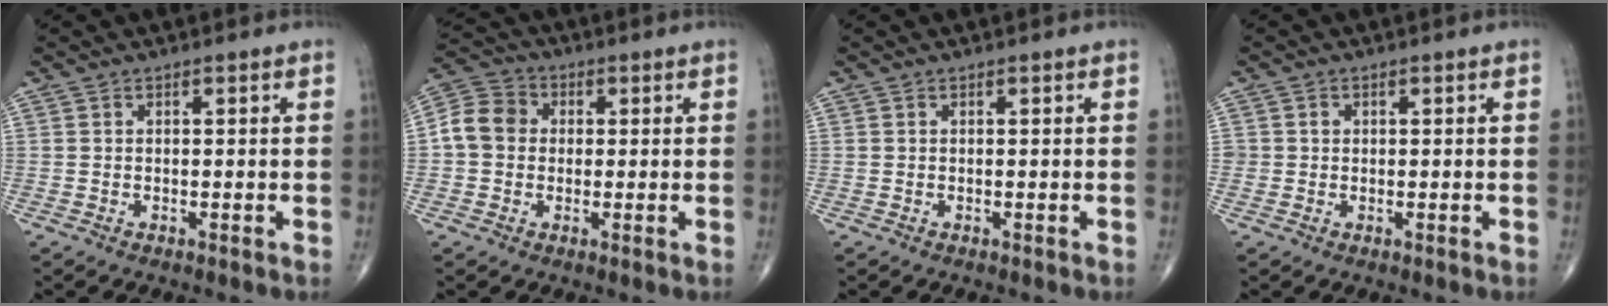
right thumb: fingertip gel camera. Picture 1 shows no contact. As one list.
[{"total": 7.5, "force": [0.2, 6.4, 3.8], "torque": [-0.062, 0.023, -0.009]}, {"total": 0.0}, {"total": 1.3, "force": [0.2, 1.2, 0.2], "torque": [0.006, 0.003, 0.001]}]